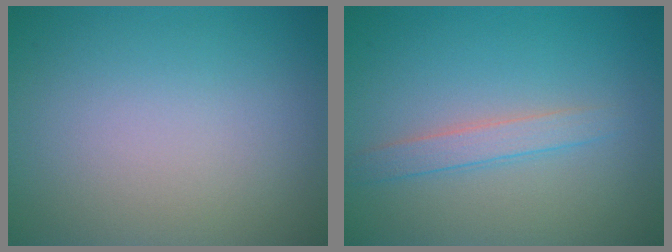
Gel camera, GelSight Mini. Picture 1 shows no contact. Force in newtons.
{"total": 1.9, "press": 1.9, "slide": 0.1}